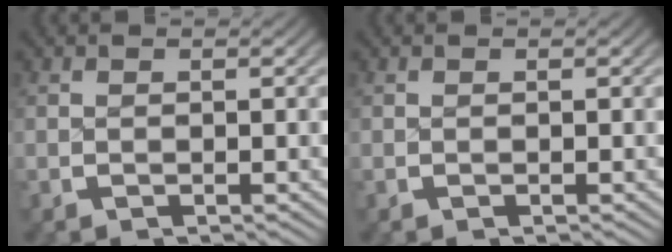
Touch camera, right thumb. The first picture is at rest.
{"total": 0.0}